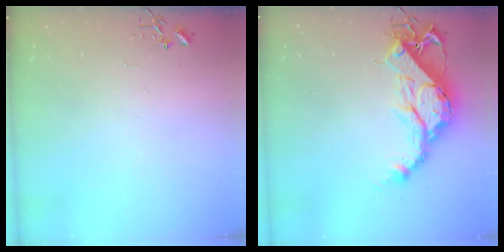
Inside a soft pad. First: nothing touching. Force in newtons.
{"total": 17.2, "press": 17.1, "slide": 1.3}